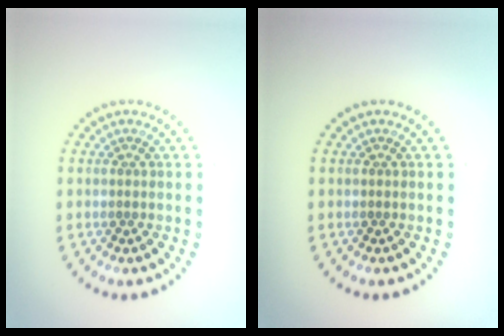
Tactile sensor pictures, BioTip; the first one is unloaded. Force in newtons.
{"total": 0.0}